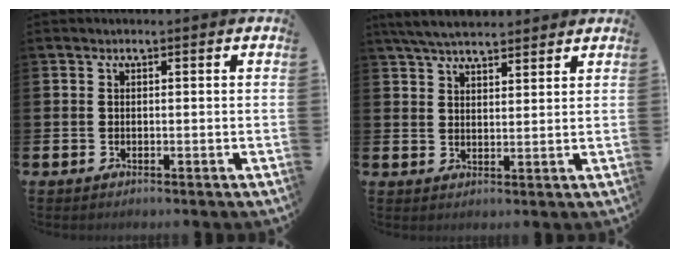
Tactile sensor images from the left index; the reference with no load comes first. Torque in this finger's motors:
{"motor_torque": [1.08, -1.06, 0.44, 0.21]}